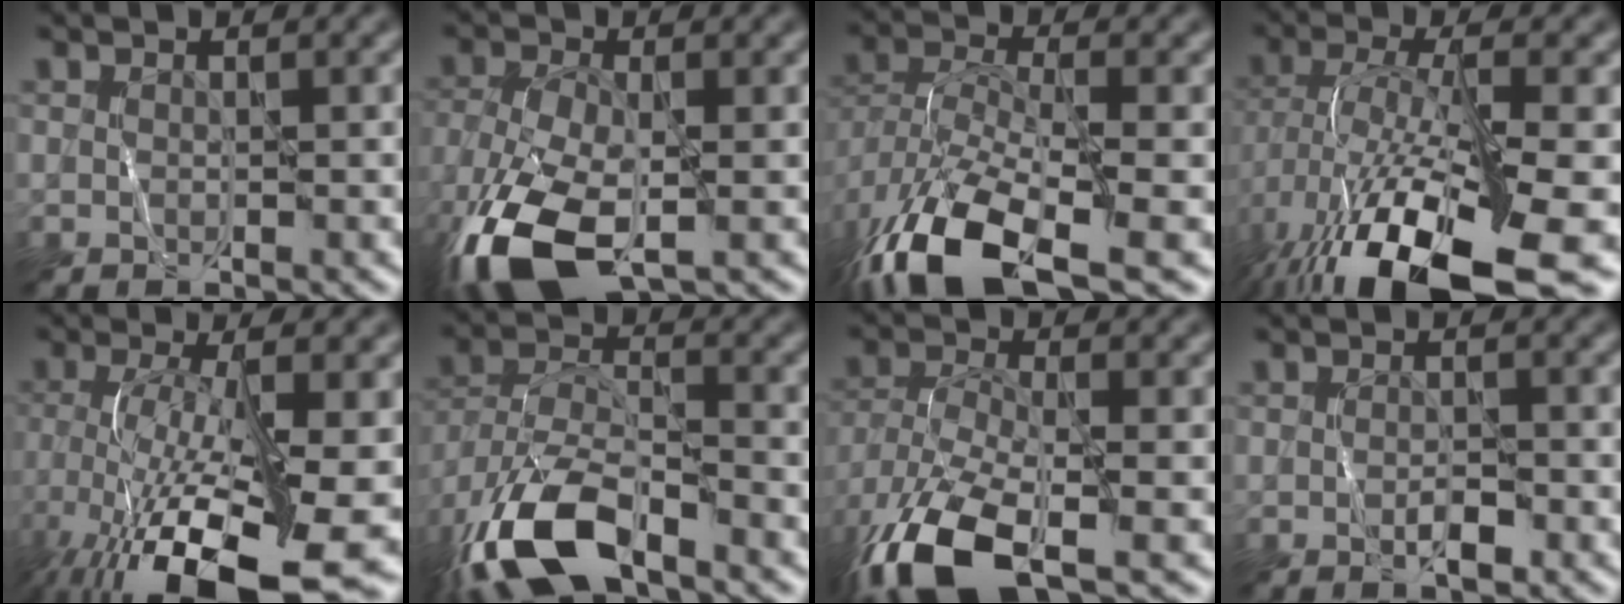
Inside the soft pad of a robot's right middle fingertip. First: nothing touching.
{"total": 10.5, "force": [-5.3, 4.6, 7.8], "torque": [-0.192, -0.038, -0.103]}
{"total": 11.8, "force": [-7.1, 4.8, 8.2], "torque": [-0.176, -0.027, -0.128]}
{"total": 16.0, "force": [-7.2, 5.8, 13.1], "torque": [-0.263, -0.040, -0.116]}
{"total": 12.8, "force": [-5.9, 3.5, 10.8], "torque": [-0.206, -0.027, -0.096]}
{"total": 10.7, "force": [-6.9, 4.1, 7.0], "torque": [-0.148, -0.007, -0.136]}
{"total": 9.8, "force": [-5.6, 3.7, 7.1], "torque": [-0.161, -0.022, -0.111]}
{"total": 1.4, "force": [-0.6, 0.5, 1.1], "torque": [-0.018, 0.002, -0.012]}